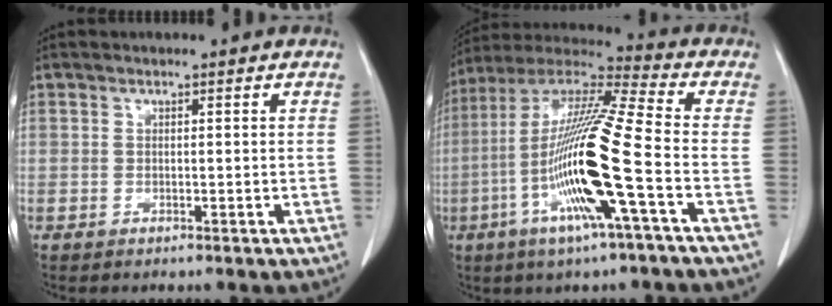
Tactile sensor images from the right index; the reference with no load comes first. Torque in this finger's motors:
{"motor_torque": [2.14, 0.00, 0.98, 0.21]}